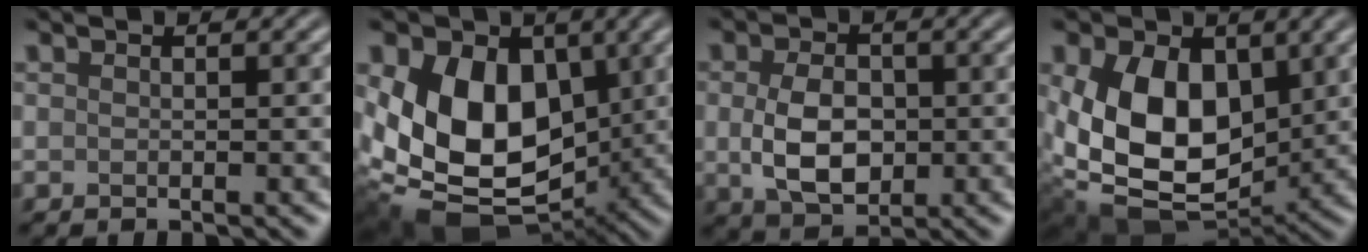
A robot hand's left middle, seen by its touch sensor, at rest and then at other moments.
{"total": 12.7, "force": [1.3, 8.7, 9.1], "torque": [-0.169, -0.019, 0.016]}
{"total": 5.3, "force": [-0.2, 3.6, 3.9], "torque": [-0.081, -0.007, -0.002]}
{"total": 10.8, "force": [1.3, 7.1, 8.0], "torque": [-0.160, -0.020, 0.023]}